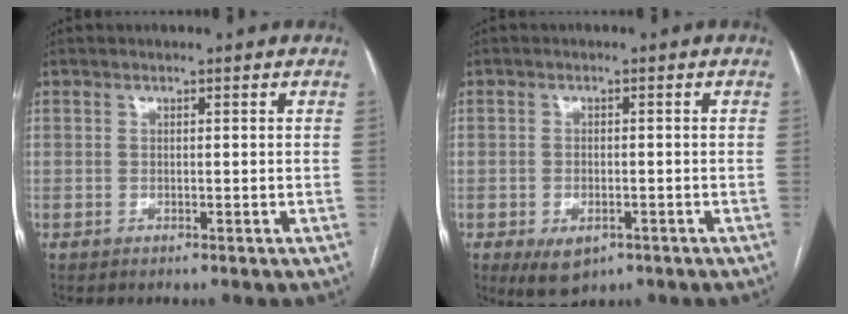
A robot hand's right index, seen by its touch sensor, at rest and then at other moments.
{"total": 5.1, "force": [-2.5, 3.0, 3.2], "torque": [-0.056, -0.004, -0.028]}